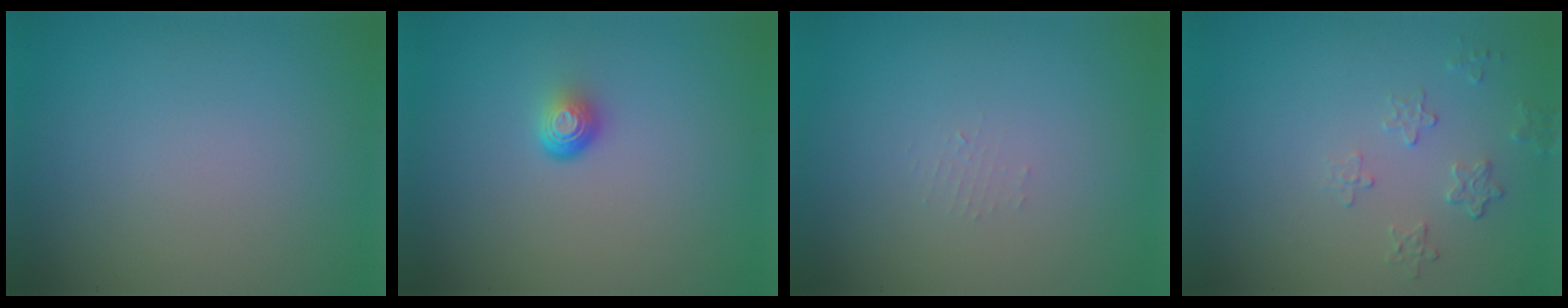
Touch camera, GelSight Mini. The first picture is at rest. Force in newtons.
{"total": 1.9, "press": 1.1, "slide": 1.5}
{"total": 0.7, "press": 0.7, "slide": 0.1}
{"total": 1.6, "press": 0.9, "slide": 1.4}